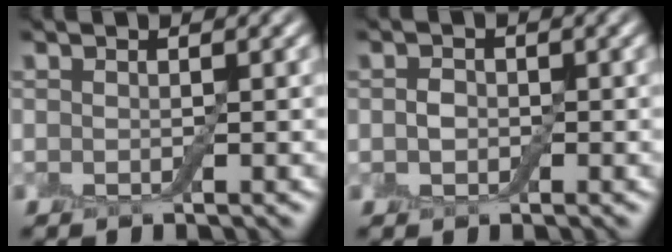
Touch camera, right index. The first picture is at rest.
{"total": 1.2, "force": [-0.1, 0.9, 0.6], "torque": [-0.014, 0.002, -0.008]}